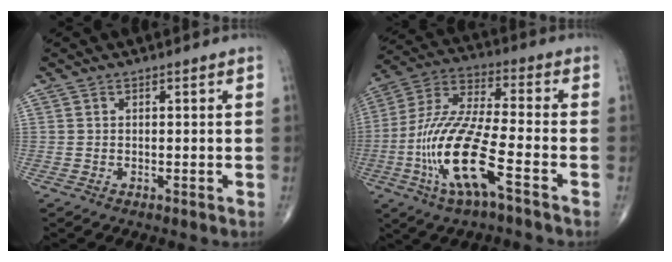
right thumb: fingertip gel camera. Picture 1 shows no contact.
{"total": 17.2, "force": [-6.4, 3.9, 15.5], "torque": [-0.342, 0.026, -0.124]}